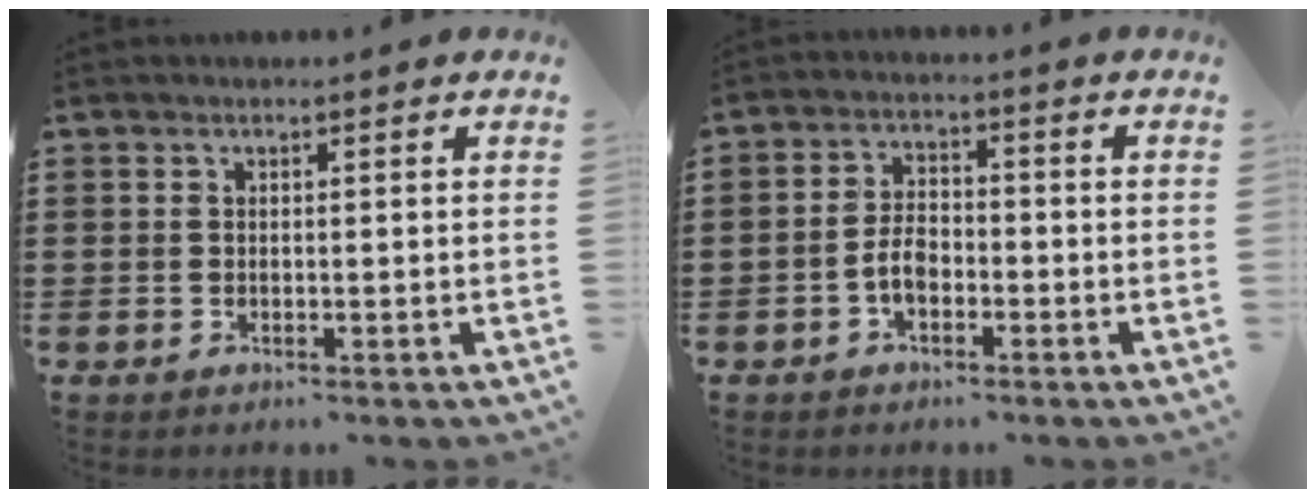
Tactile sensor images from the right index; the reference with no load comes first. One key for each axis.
{"total": 4.2, "fx": -1.6, "fy": 2.3, "fz": 3.1, "tx": -0.077, "ty": -0.002, "tz": -0.037}